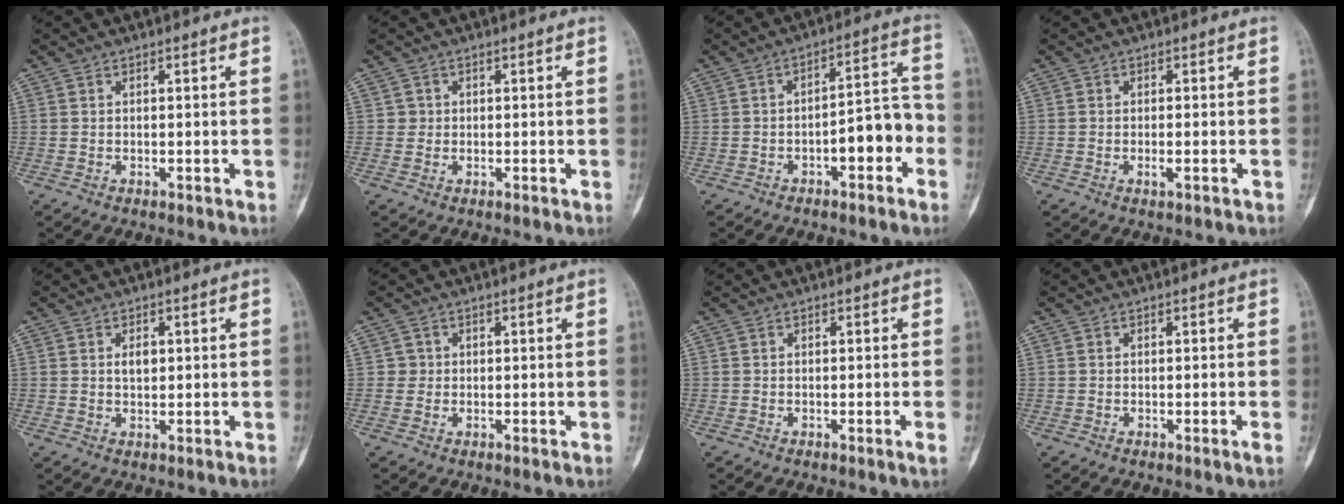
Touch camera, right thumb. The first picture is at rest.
{"total": 1.0, "force": [0.1, 1.0, 0.1], "torque": [0.008, 0.004, 0.001]}
{"total": 9.1, "force": [-3.3, 3.8, 7.6], "torque": [-0.094, 0.048, -0.048]}
{"total": 1.2, "force": [-0.4, 0.3, 1.1], "torque": [-0.017, -0.003, -0.006]}
{"total": 2.2, "force": [0.5, 1.4, 1.7], "torque": [-0.023, -0.001, 0.009]}
{"total": 1.4, "force": [0.1, 1.4, 0.0], "torque": [0.012, 0.005, -0.002]}
{"total": 1.2, "force": [-0.4, -0.3, 1.1], "torque": [-0.020, -0.003, -0.006]}
{"total": 1.1, "force": [-0.5, -0.3, 0.9], "torque": [-0.017, -0.003, -0.006]}